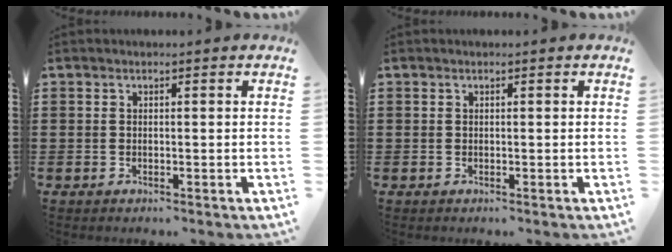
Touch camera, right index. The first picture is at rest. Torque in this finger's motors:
{"motor_torque": [0.30, -0.03, 0.02, 0.02]}